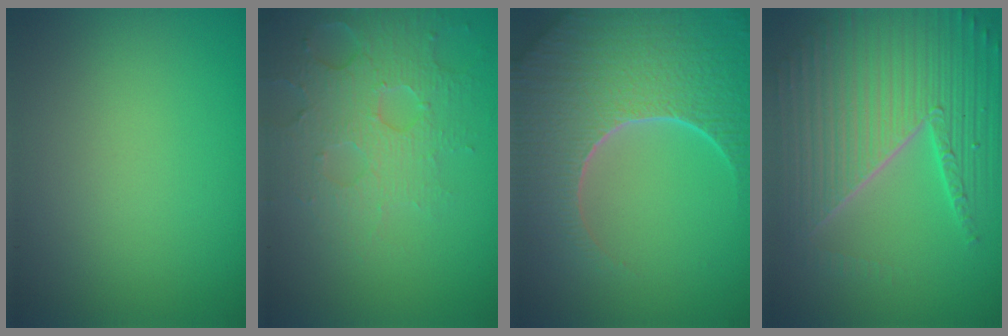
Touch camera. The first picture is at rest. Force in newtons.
{"total": 4.0, "press": 4.0, "slide": 0.5}
{"total": 9.0, "press": 6.2, "slide": 6.5}
{"total": 9.5, "press": 6.0, "slide": 7.4}